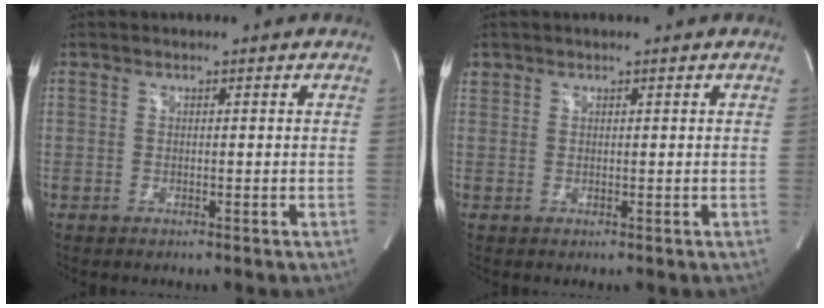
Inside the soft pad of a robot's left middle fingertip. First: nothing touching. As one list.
[{"total": 1.1, "force": [0.8, 0.7, 0.0], "torque": [0.003, 0.014, 0.014]}]